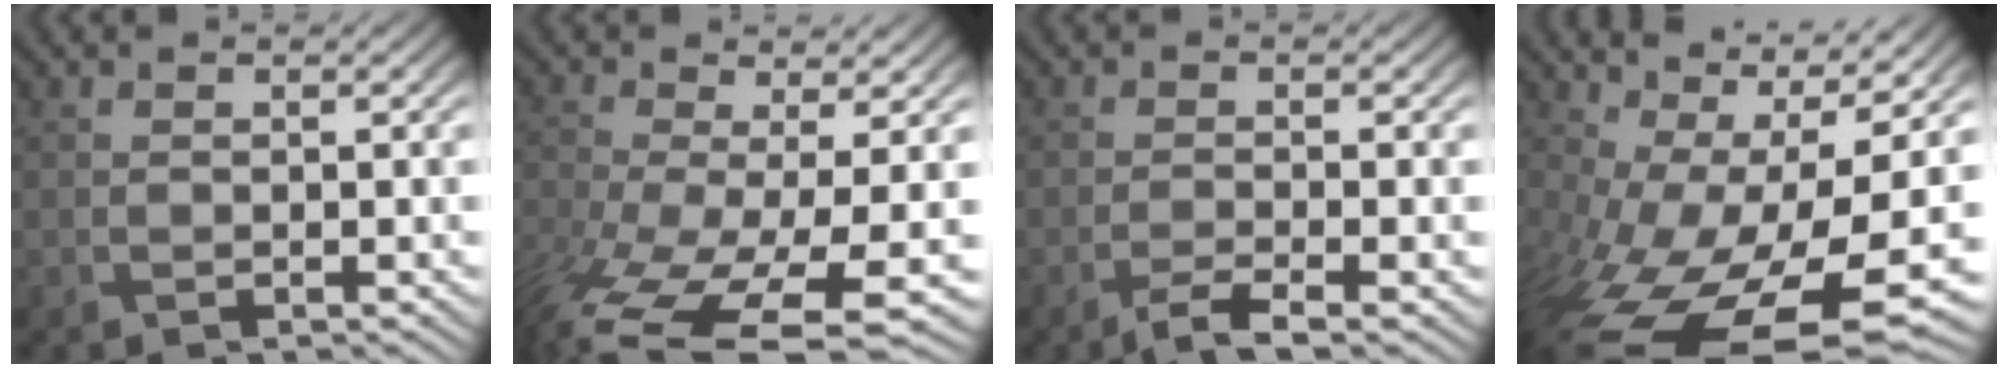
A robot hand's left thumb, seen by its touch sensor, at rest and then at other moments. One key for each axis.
{"total": 13.1, "fx": -6.0, "fy": 4.7, "fz": 10.6, "tx": -0.258, "ty": -0.041, "tz": -0.082}
{"total": 2.6, "fx": -1.7, "fy": 0.3, "fz": 2.0, "tx": -0.037, "ty": 0.004, "tz": -0.042}
{"total": 17.7, "fx": -3.9, "fy": 8.9, "fz": 14.8, "tx": -0.299, "ty": -0.070, "tz": -0.027}